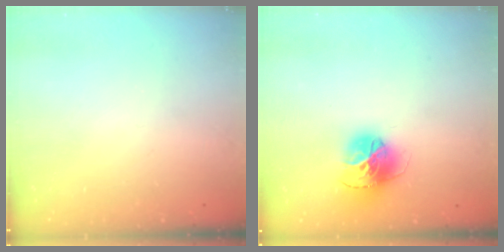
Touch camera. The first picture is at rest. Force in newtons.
{"total": 15.1, "press": 15.0, "slide": 1.5}